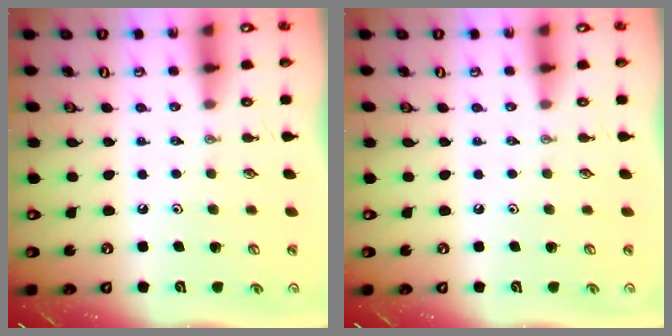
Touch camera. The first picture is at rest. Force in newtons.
{"total": 0.0}